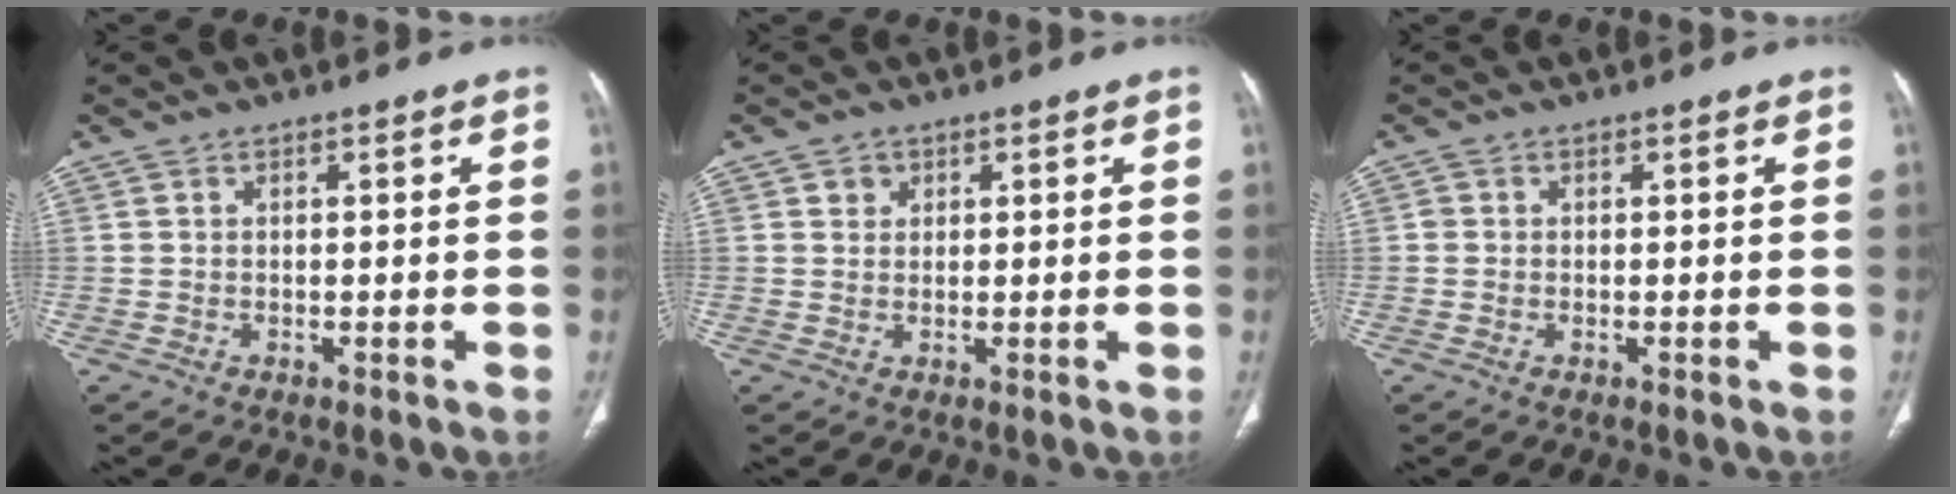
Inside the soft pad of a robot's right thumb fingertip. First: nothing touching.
{"total": 1.9, "force": [0.9, 1.6, 0.4], "torque": [0.007, -0.003, 0.010]}
{"total": 0.7, "force": [0.0, 0.7, 0.1], "torque": [0.001, 0.003, -0.001]}